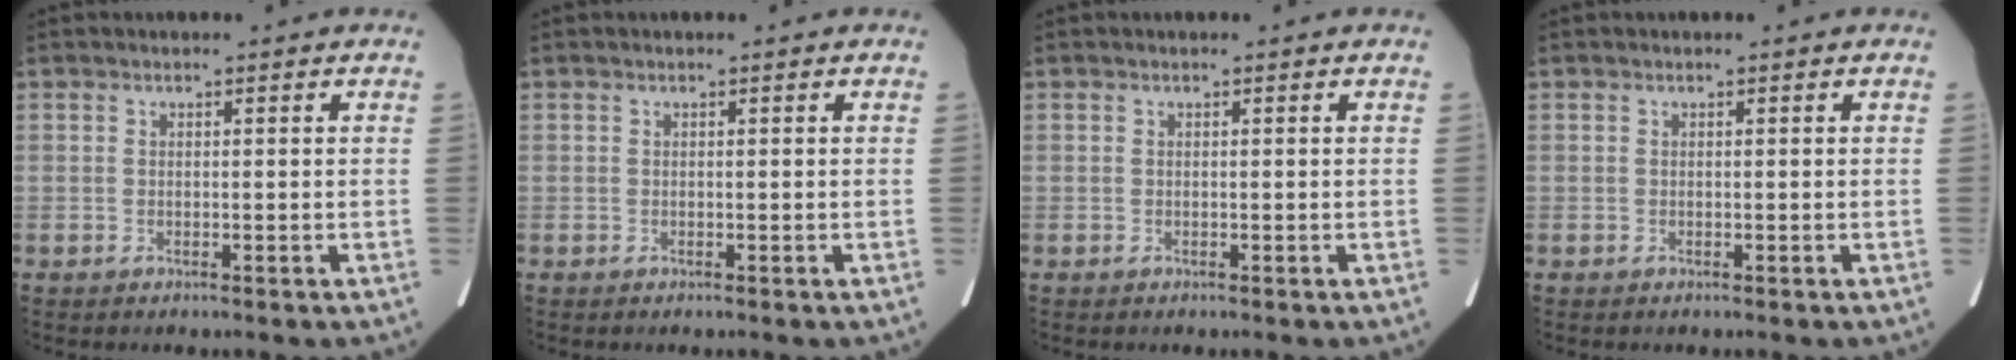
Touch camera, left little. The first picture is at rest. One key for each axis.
{"total": 0.0}
{"total": 0.0}
{"total": 0.0}